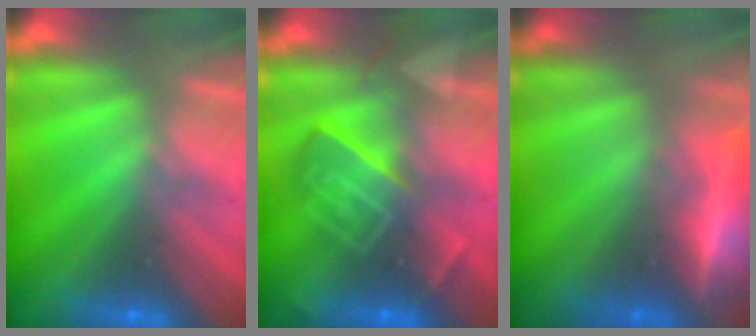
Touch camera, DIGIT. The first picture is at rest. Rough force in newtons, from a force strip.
{"total": 9.4}
{"total": 6.0}